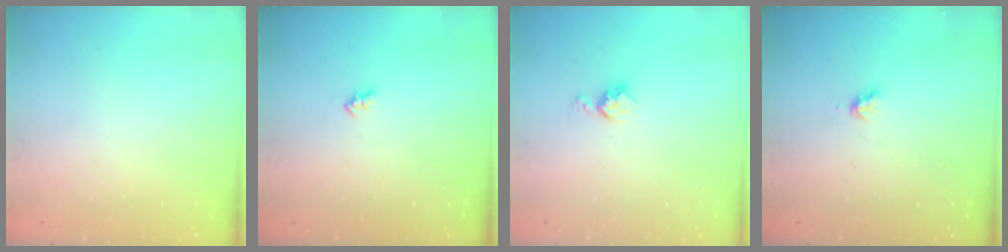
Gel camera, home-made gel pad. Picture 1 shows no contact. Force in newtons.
{"total": 2.4, "press": 2.4, "slide": 0.4}
{"total": 5.0, "press": 5.0, "slide": 0.4}
{"total": 3.2, "press": 3.2, "slide": 0.4}